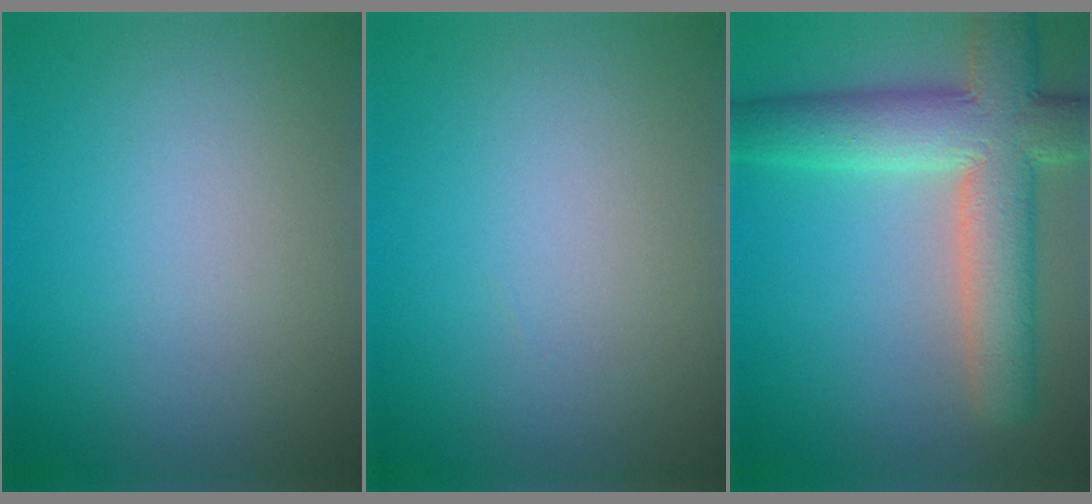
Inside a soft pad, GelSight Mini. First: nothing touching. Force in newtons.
{"total": 0.0}
{"total": 9.3, "press": 9.3, "slide": 0.6}